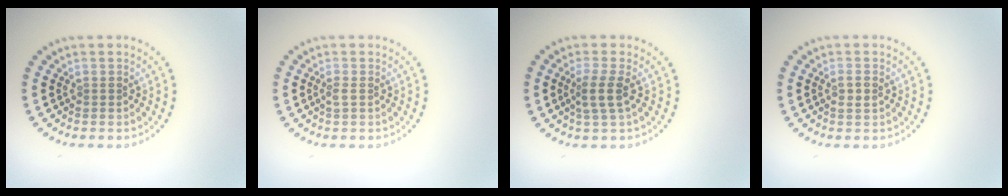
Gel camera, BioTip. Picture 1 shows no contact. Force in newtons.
{"total": 0.9, "press": 0.8, "slide": 0.4}
{"total": 2.3, "press": 1.8, "slide": 1.3}
{"total": 1.2, "press": 1.2, "slide": 0.3}